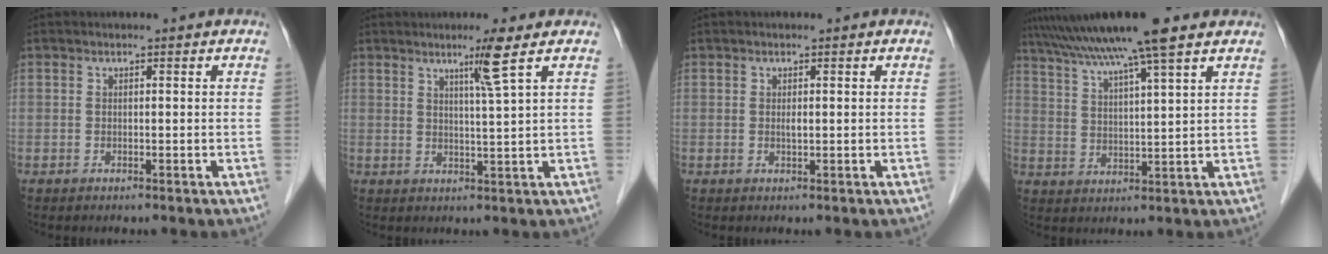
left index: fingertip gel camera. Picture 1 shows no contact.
{"total": 4.2, "force": [2.4, -1.6, 3.1], "torque": [-0.057, -0.011, 0.048]}
{"total": 0.7, "force": [0.1, 0.2, 0.7], "torque": [-0.015, -0.003, 0.002]}
{"total": 12.3, "force": [9.8, -0.9, 7.3], "torque": [-0.131, 0.022, 0.154]}